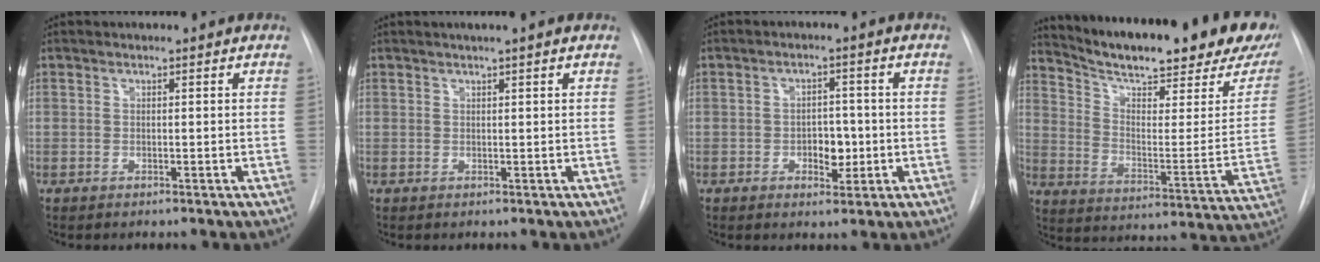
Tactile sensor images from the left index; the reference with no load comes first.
{"total": 2.0, "force": [1.4, -0.3, 1.4], "torque": [-0.023, 0.010, 0.024]}
{"total": 4.2, "force": [-0.9, 2.6, 3.2], "torque": [-0.037, 0.005, -0.008]}
{"total": 27.7, "force": [22.3, 4.9, 15.8], "torque": [-0.243, -0.055, 0.296]}